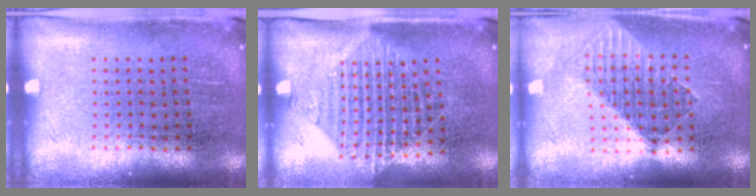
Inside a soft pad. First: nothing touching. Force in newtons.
{"total": 1.6, "press": 1.3, "slide": 0.9}
{"total": 1.5, "press": 1.3, "slide": 0.7}